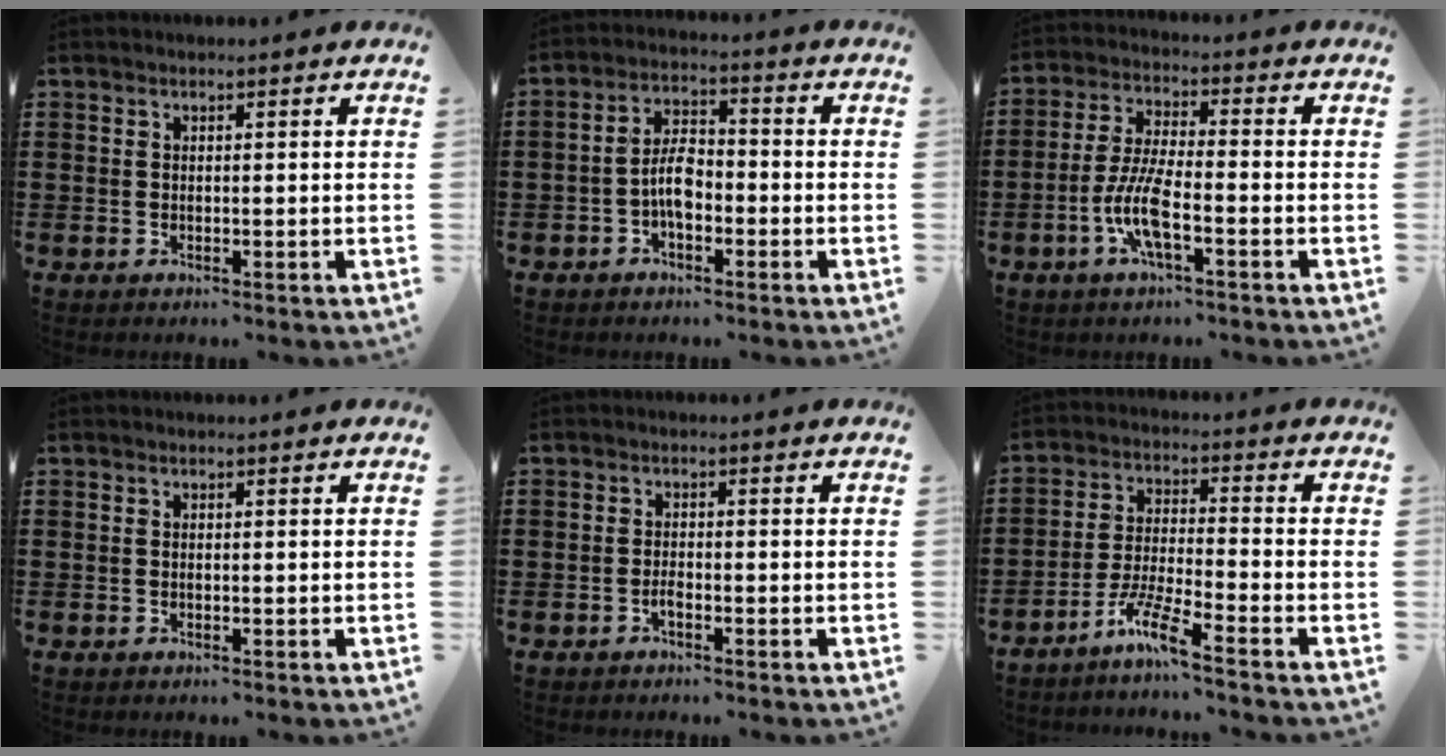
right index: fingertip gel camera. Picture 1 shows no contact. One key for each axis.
{"total": 5.3, "fx": -1.6, "fy": 2.5, "fz": 4.4, "tx": -0.098, "ty": 0.001, "tz": -0.035}
{"total": 7.8, "fx": -3.2, "fy": 1.6, "fz": 7.0, "tx": -0.161, "ty": -0.015, "tz": -0.067}
{"total": 0.0}
{"total": 1.4, "fx": -0.9, "fy": 0.2, "fz": 1.0, "tx": -0.022, "ty": -0.005, "tz": -0.016}
{"total": 6.6, "fx": -5.3, "fy": -0.1, "fz": 4.0, "tx": -0.094, "ty": -0.011, "tz": -0.106}